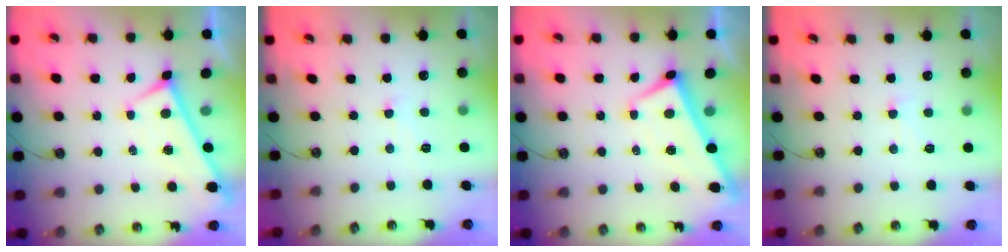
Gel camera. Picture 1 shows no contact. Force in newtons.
{"total": 0.8, "press": 0.6, "slide": 0.5}
{"total": 3.7, "press": 3.6, "slide": 0.7}
{"total": 0.8, "press": 0.7, "slide": 0.5}